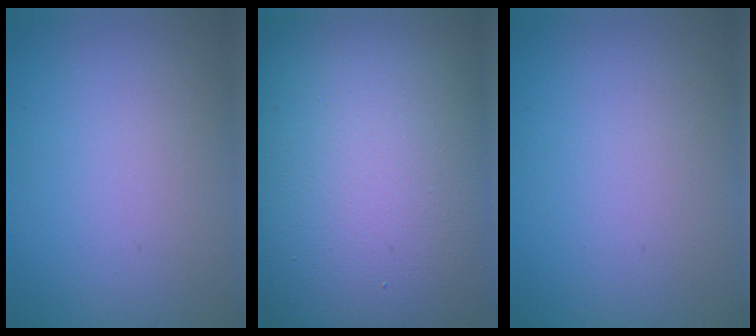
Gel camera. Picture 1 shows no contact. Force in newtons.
{"total": 21.7, "press": 21.7, "slide": 0.8}
{"total": 0.0}